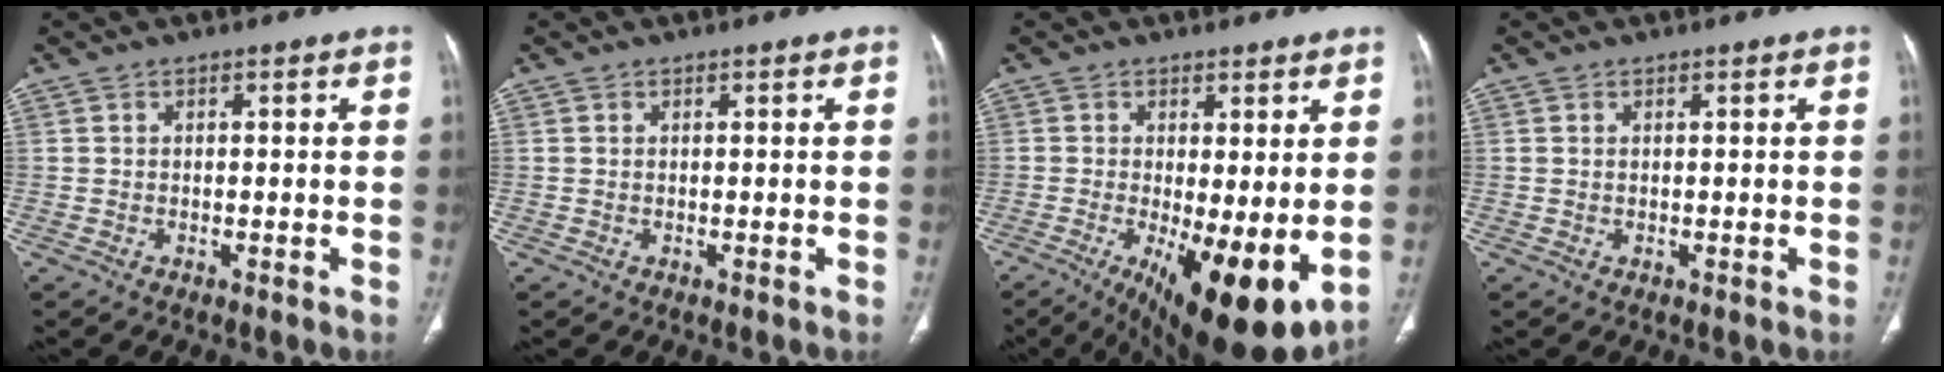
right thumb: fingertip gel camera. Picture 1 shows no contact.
{"total": 0.0}
{"total": 14.6, "force": [-2.7, 4.9, 13.4], "torque": [-0.199, -0.031, -0.022]}
{"total": 0.0}